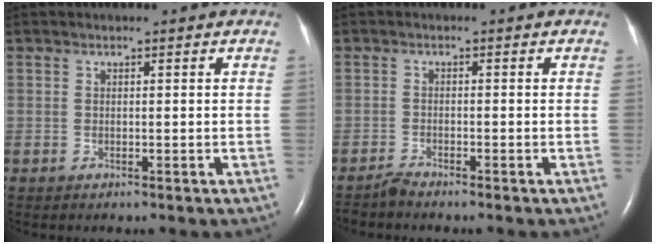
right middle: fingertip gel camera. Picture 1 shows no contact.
{"total": 1.7, "force": [-1.6, -0.4, 0.1], "torque": [-0.009, -0.009, -0.033]}